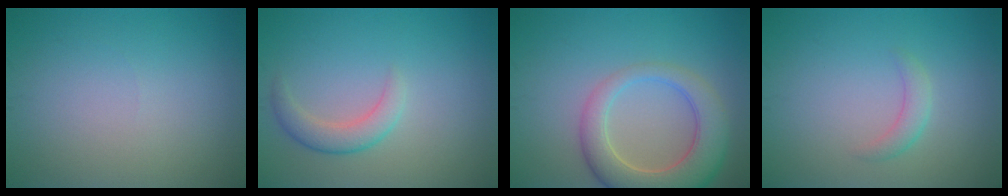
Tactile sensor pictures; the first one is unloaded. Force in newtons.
{"total": 2.5, "press": 2.5, "slide": 0.2}
{"total": 6.7, "press": 6.7, "slide": 0.5}
{"total": 1.6, "press": 1.6, "slide": 0.1}